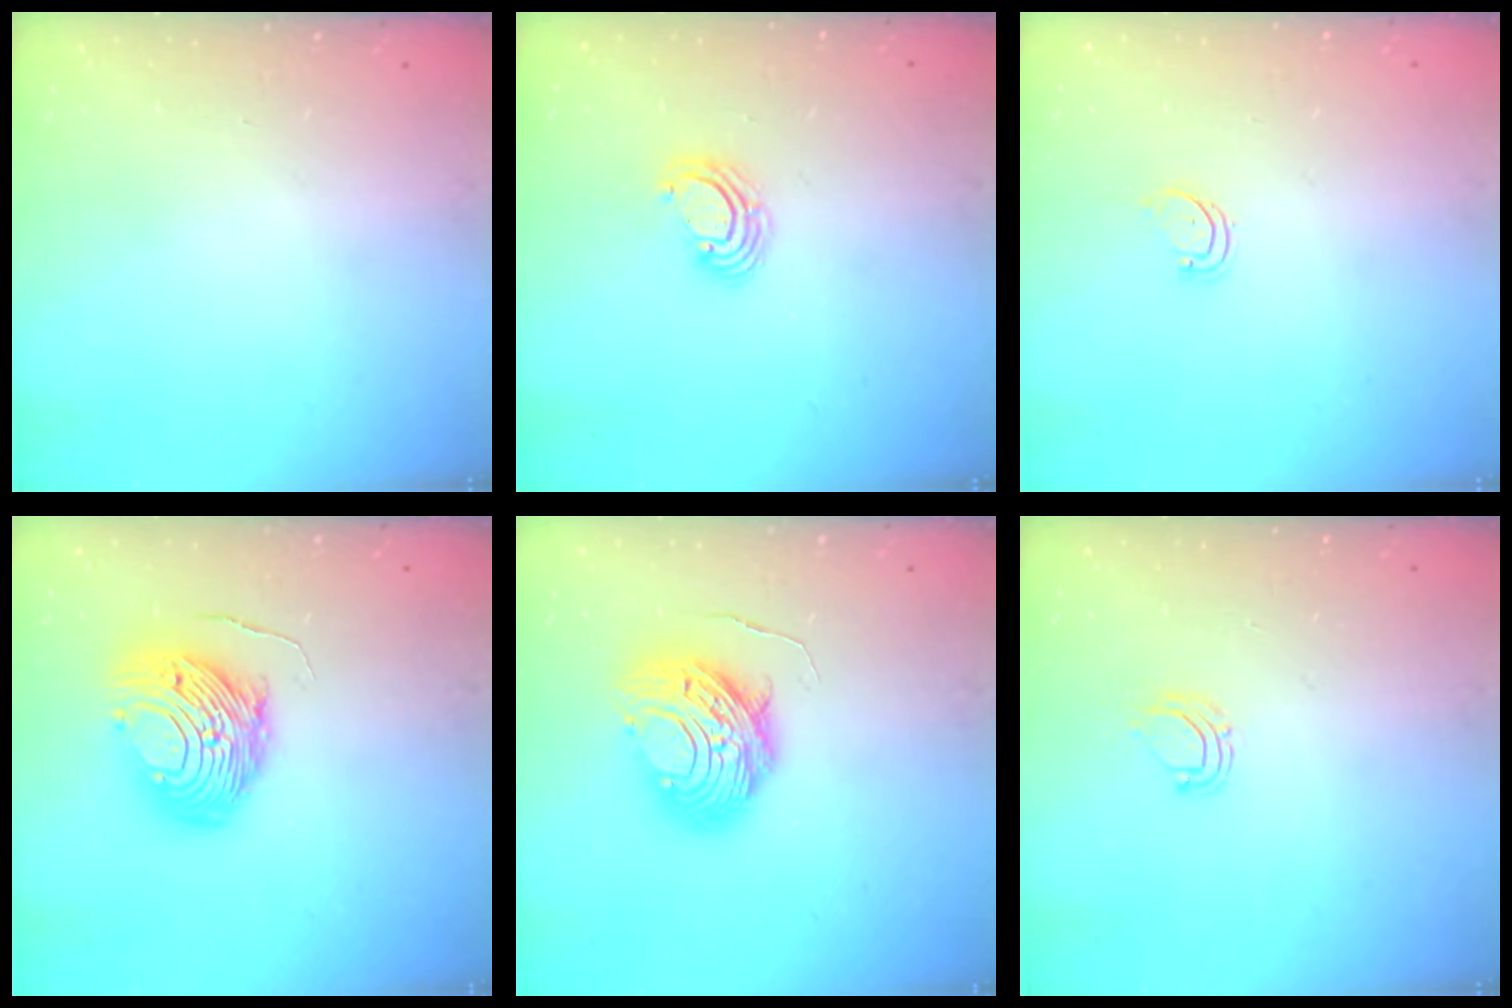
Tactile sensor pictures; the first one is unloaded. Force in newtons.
{"total": 4.0, "press": 3.9, "slide": 0.2}
{"total": 1.9, "press": 1.9, "slide": 0.2}
{"total": 13.1, "press": 13.0, "slide": 1.2}
{"total": 11.3, "press": 11.3, "slide": 1.2}
{"total": 6.4, "press": 6.4, "slide": 0.4}